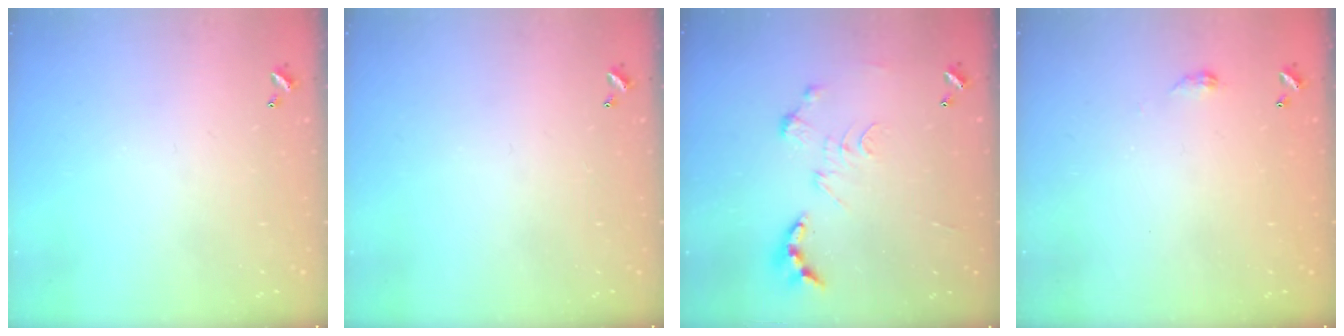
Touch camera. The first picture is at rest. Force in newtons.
{"total": 0.0}
{"total": 0.0}
{"total": 2.8, "press": 2.7, "slide": 0.5}